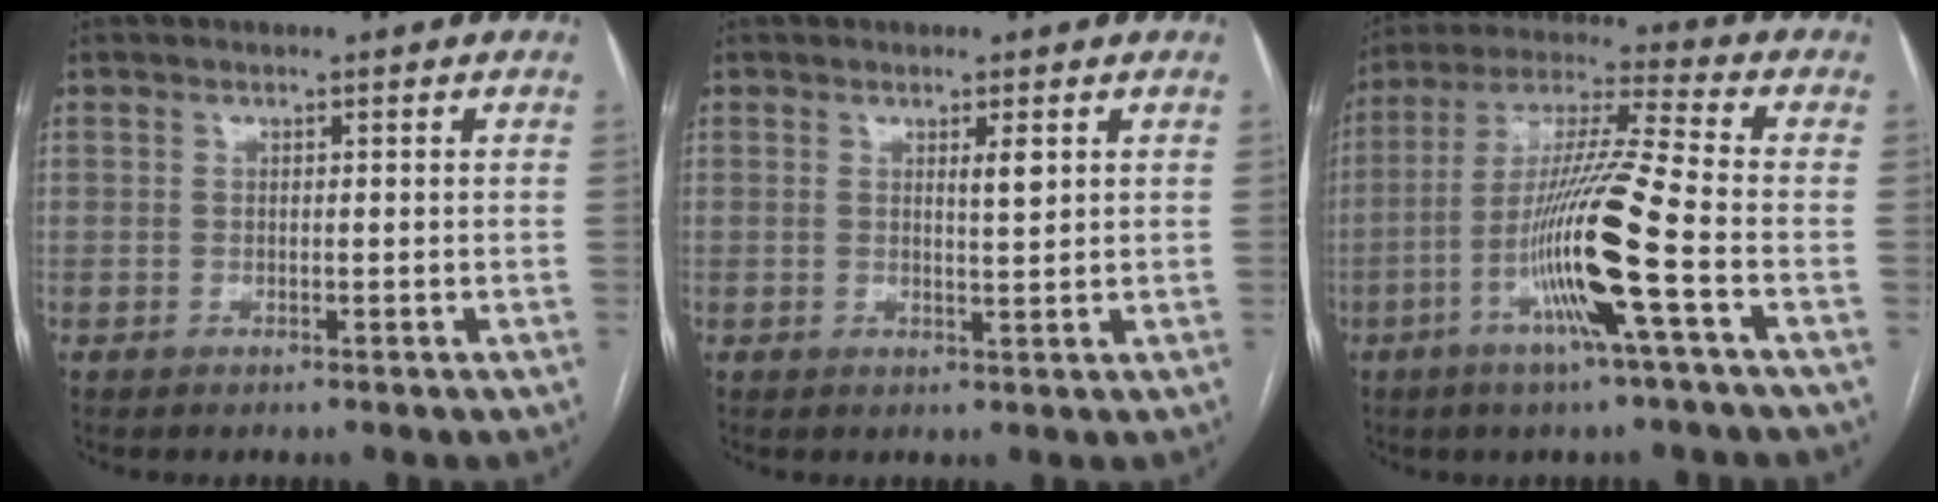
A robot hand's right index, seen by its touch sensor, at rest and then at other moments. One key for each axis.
{"total": 2.2, "fx": 1.0, "fy": 0.2, "fz": 1.9, "tx": -0.035, "ty": -0.006, "tz": 0.018}
{"total": 14.7, "fx": -5.0, "fy": -1.1, "fz": 13.8, "tx": -0.272, "ty": -0.006, "tz": -0.100}